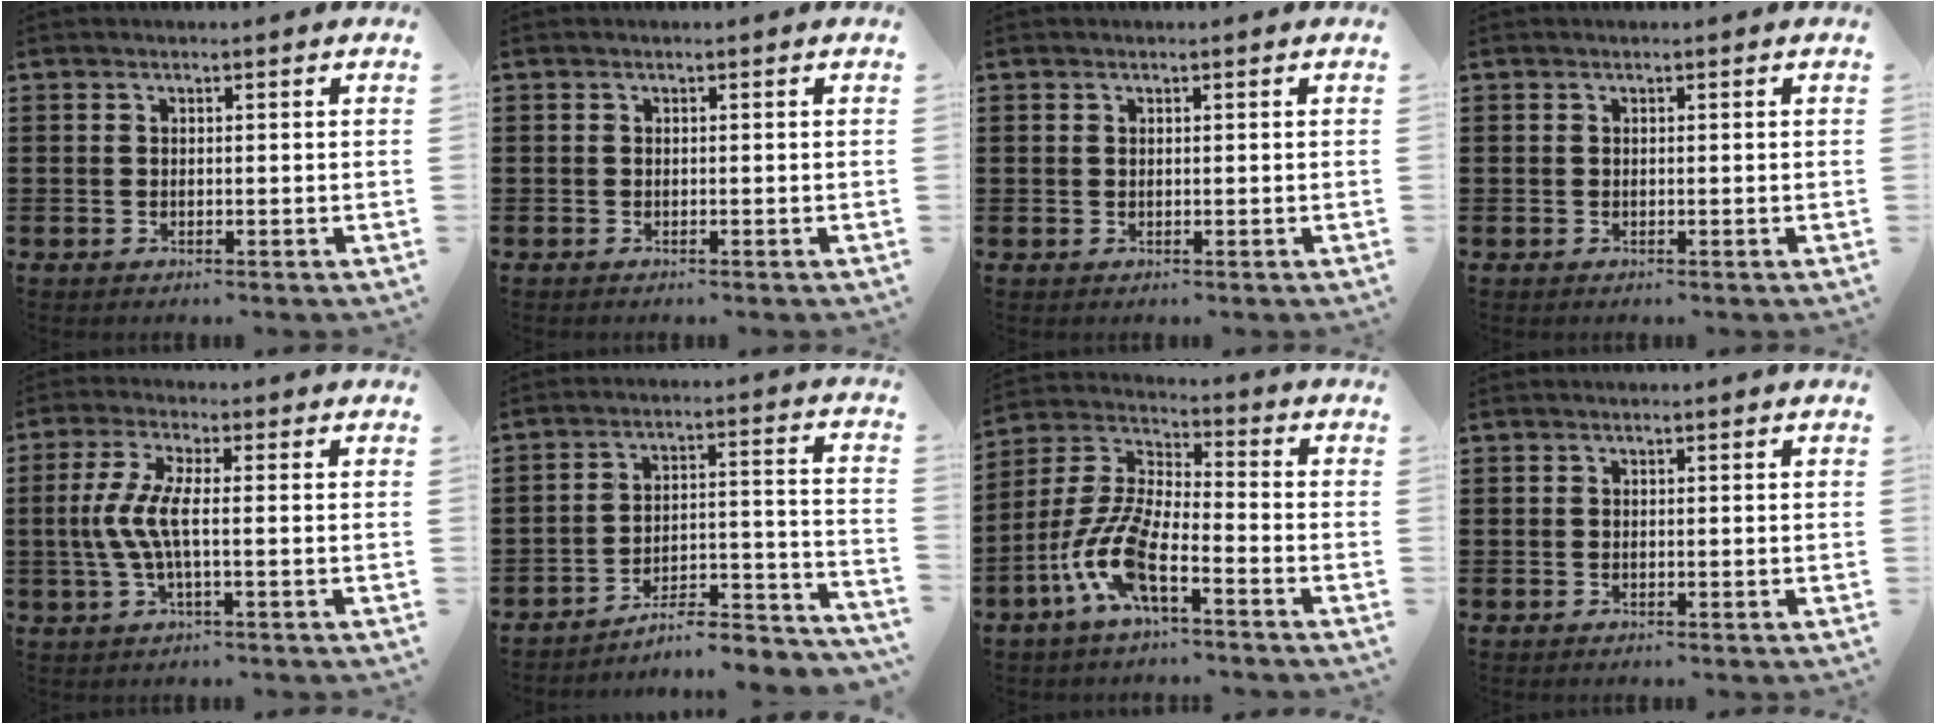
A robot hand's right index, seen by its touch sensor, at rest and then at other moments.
{"total": 0.0}
{"total": 0.5, "force": [0.3, 0.4, 0.0], "torque": [-0.001, 0.003, 0.006]}
{"total": 0.0}
{"total": 6.3, "force": [-0.7, 1.2, 6.1], "torque": [-0.153, -0.016, -0.028]}
{"total": 6.4, "force": [-5.7, 1.1, 2.7], "torque": [-0.039, -0.002, -0.111]}
{"total": 10.5, "force": [-5.2, 2.8, 8.7], "torque": [-0.214, -0.019, -0.105]}
{"total": 0.0}